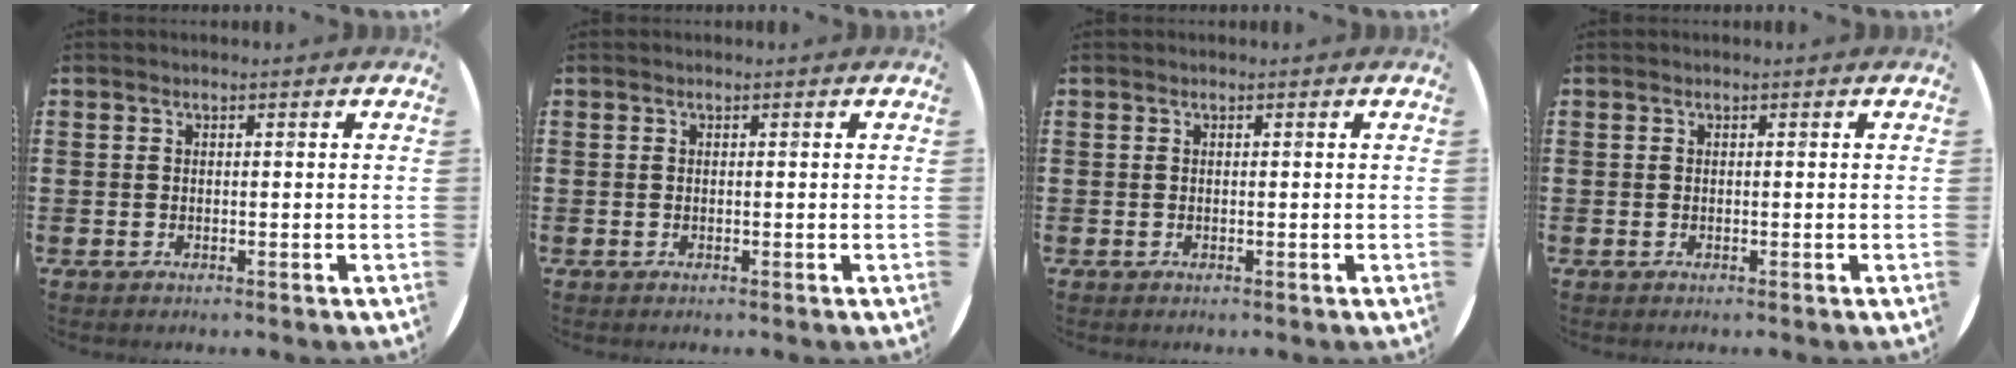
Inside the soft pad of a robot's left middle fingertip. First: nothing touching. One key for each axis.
{"total": 0.0}
{"total": 0.0}
{"total": 0.0}